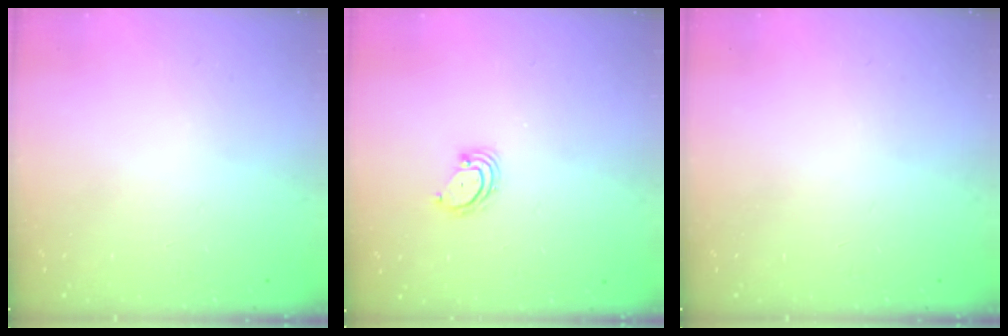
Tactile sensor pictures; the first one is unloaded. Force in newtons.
{"total": 3.2, "press": 3.2, "slide": 0.3}
{"total": 0.0}